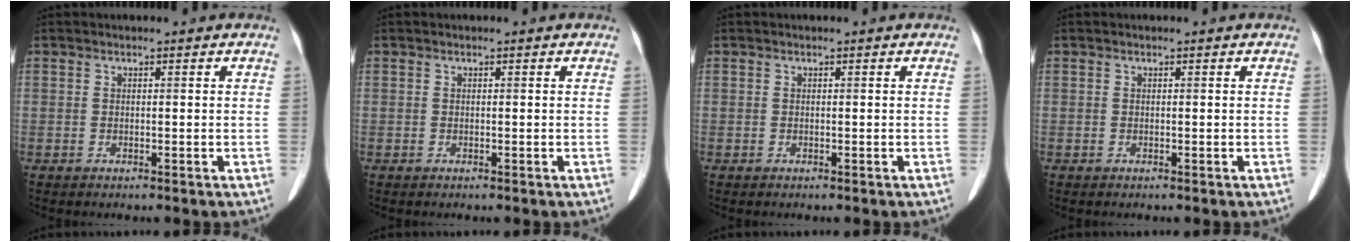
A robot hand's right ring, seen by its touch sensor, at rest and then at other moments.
{"total": 0.0}
{"total": 0.0}
{"total": 0.0}